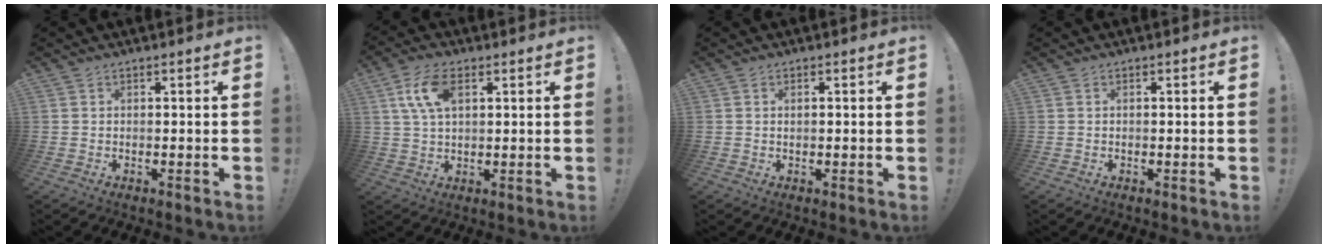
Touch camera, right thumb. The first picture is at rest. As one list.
[{"total": 9.8, "force": [3.4, 5.3, 7.6], "torque": [-0.145, 0.001, 0.061]}, {"total": 0.7, "force": [0.1, 0.3, 0.7], "torque": [-0.018, 0.004, 0.002]}, {"total": 0.0}]